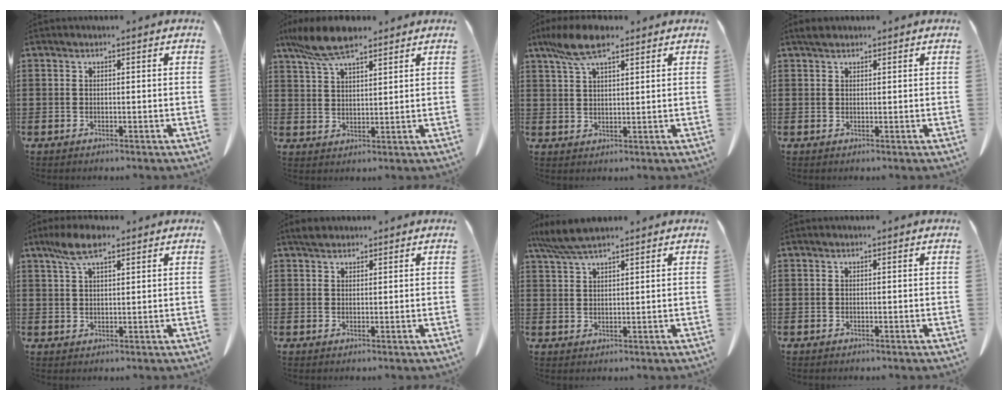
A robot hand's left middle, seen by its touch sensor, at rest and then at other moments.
{"total": 8.1, "force": [6.3, 2.0, 4.6], "torque": [-0.107, -0.009, 0.119]}
{"total": 7.4, "force": [5.0, 2.1, 5.0], "torque": [-0.109, -0.002, 0.092]}
{"total": 1.4, "force": [1.2, 0.5, 0.6], "torque": [-0.015, 0.000, 0.024]}
{"total": 6.0, "force": [3.5, 1.8, 4.5], "torque": [-0.096, 0.005, 0.065]}
{"total": 1.9, "force": [1.6, 0.7, 0.6], "torque": [-0.016, 0.002, 0.033]}
{"total": 5.4, "force": [4.4, 0.6, 3.1], "torque": [-0.070, -0.009, 0.082]}
{"total": 0.0}